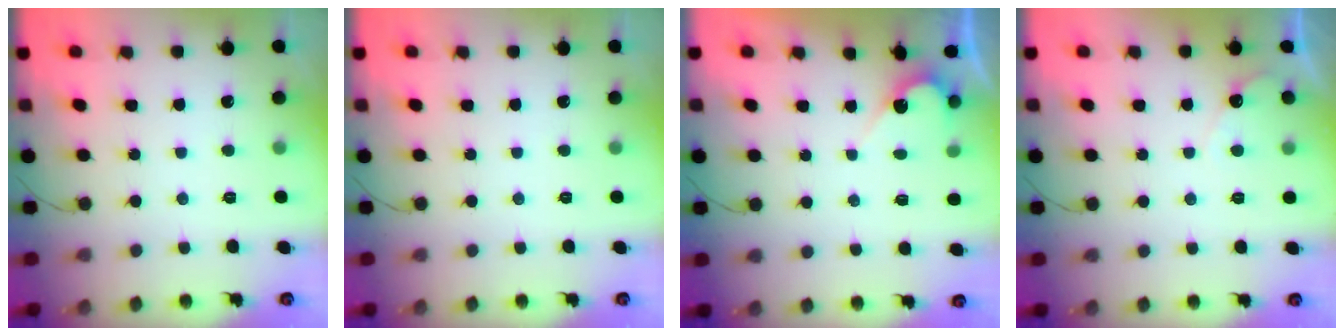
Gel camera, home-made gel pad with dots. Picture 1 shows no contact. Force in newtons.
{"total": 0.0}
{"total": 3.7, "press": 3.7, "slide": 0.2}
{"total": 3.4, "press": 3.4, "slide": 0.2}